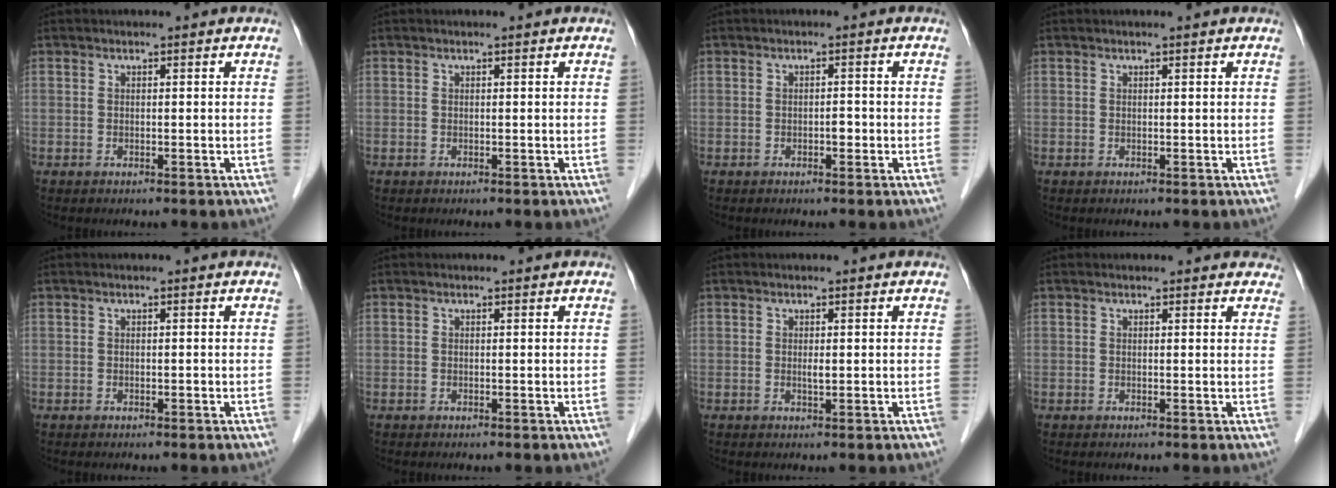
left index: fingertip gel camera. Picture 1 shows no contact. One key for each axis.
{"total": 0.0}
{"total": 1.1, "fx": -0.4, "fy": 0.5, "fz": 0.9, "tx": -0.012, "ty": 0.002, "tz": -0.009}
{"total": 0.6, "fx": 0.5, "fy": -0.1, "fz": 0.4, "tx": -0.011, "ty": 0.003, "tz": 0.012}
{"total": 0.0}
{"total": 0.0}
{"total": 0.9, "fx": 0.1, "fy": 0.1, "fz": 0.8, "tx": -0.019, "ty": -0.003, "tz": 0.003}
{"total": 4.9, "fx": 4.4, "fy": 1.5, "fz": 1.5, "tx": -0.005, "ty": 0.009, "tz": 0.035}